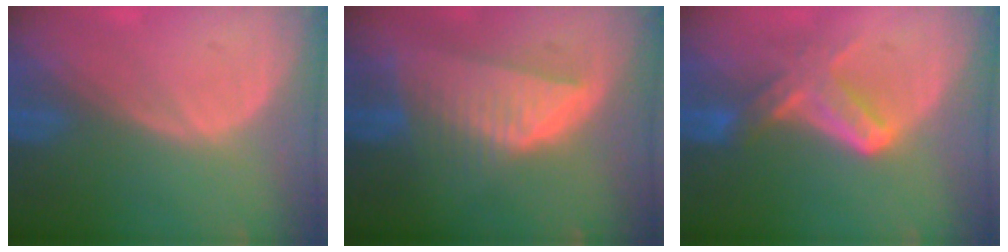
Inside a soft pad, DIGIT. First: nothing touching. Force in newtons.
{"total": 8.0, "press": 7.2, "slide": 3.5}
{"total": 5.8, "press": 5.8, "slide": 0.3}